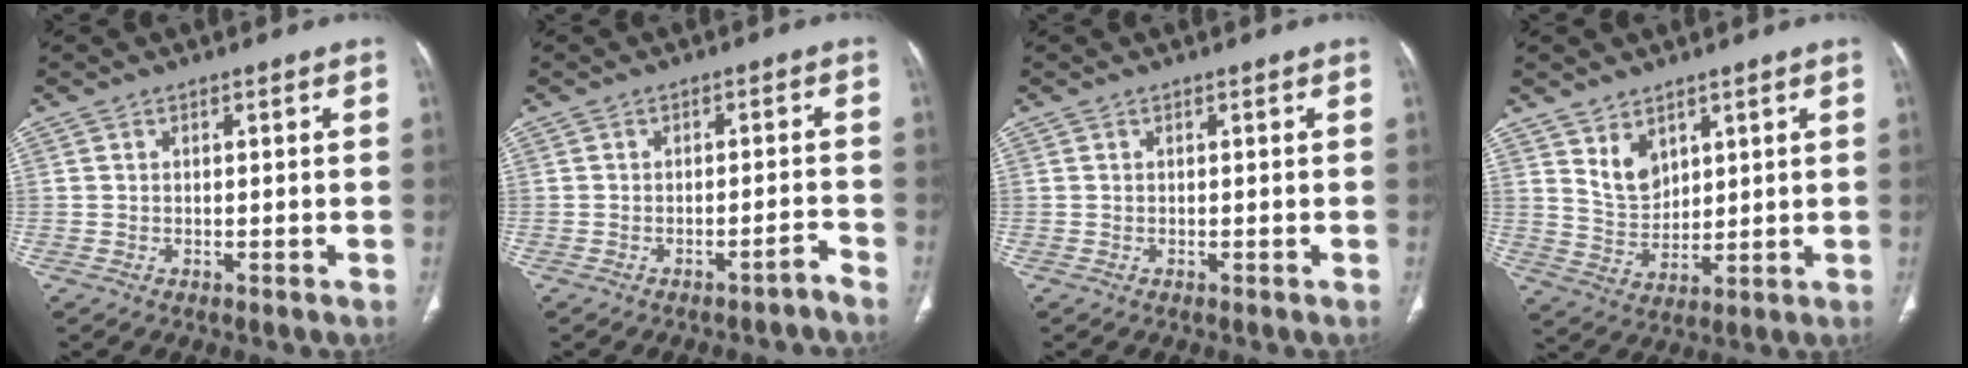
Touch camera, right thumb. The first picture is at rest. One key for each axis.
{"total": 2.0, "fx": -2.0, "fy": 0.1, "fz": 0.6, "tx": -0.009, "ty": 0.027, "tz": -0.024}
{"total": 0.0}
{"total": 6.3, "fx": 3.7, "fy": 4.1, "fz": 3.2, "tx": -0.037, "ty": -0.033, "tz": 0.080}